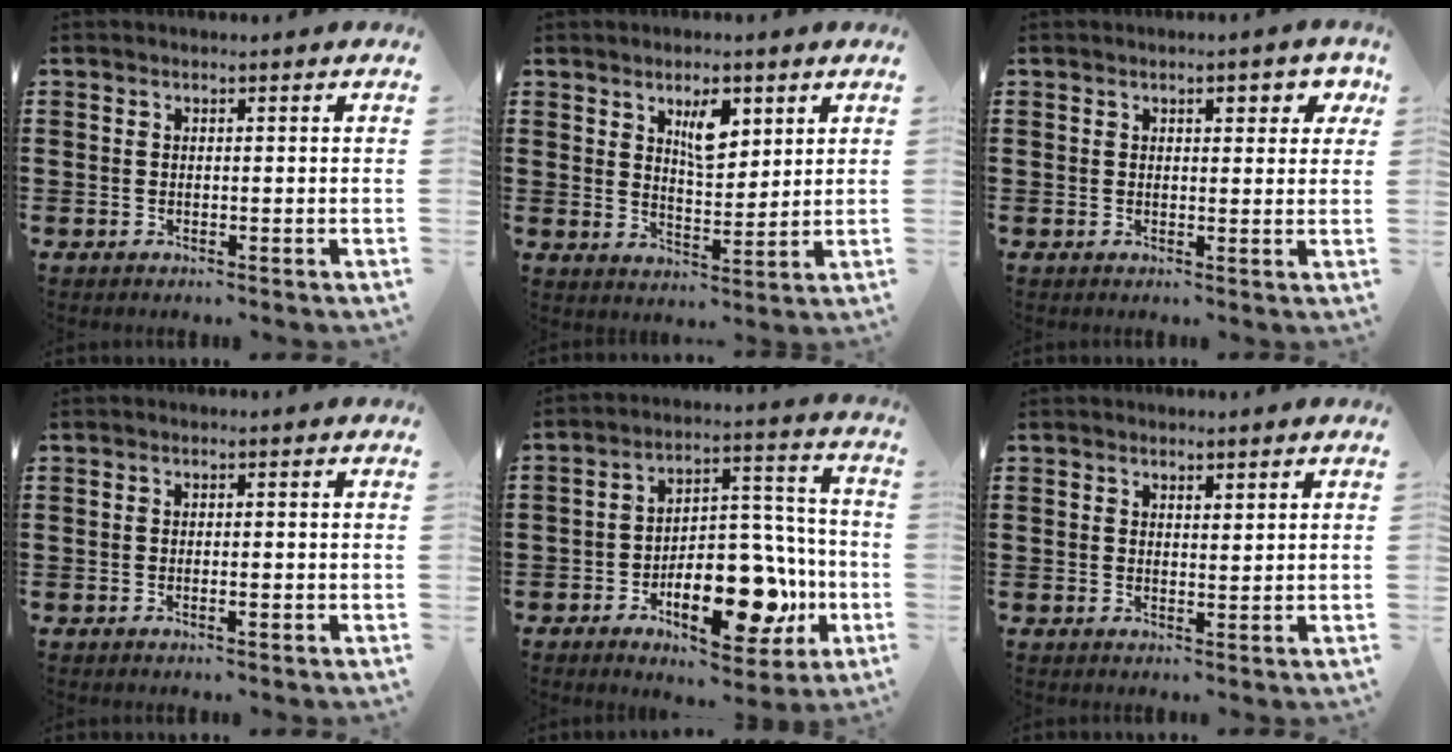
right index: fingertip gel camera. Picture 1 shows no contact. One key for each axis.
{"total": 5.7, "fx": 3.0, "fy": 2.5, "fz": 4.2, "tx": -0.059, "ty": -0.005, "tz": 0.044}
{"total": 2.7, "fx": 1.1, "fy": 1.2, "fz": 2.2, "tx": -0.022, "ty": -0.001, "tz": 0.010}
{"total": 1.2, "fx": -0.5, "fy": 0.3, "fz": 1.0, "tx": -0.019, "ty": -0.004, "tz": -0.008}
{"total": 15.7, "fx": -6.2, "fy": 7.6, "fz": 12.3, "tx": -0.184, "ty": 0.011, "tz": -0.102}
{"total": 1.2, "fx": 1.1, "fy": 0.4, "fz": 0.1, "tx": -0.003, "ty": 0.004, "tz": 0.022}